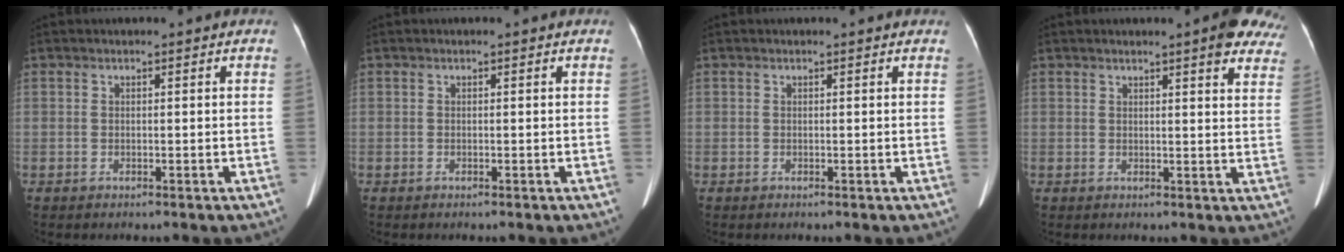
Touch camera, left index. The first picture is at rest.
{"total": 0.0}
{"total": 0.8, "force": [0.8, 0.0, 0.2], "torque": [-0.009, 0.000, 0.003]}
{"total": 7.9, "force": [6.0, 1.3, 5.0], "torque": [-0.041, -0.008, 0.053]}